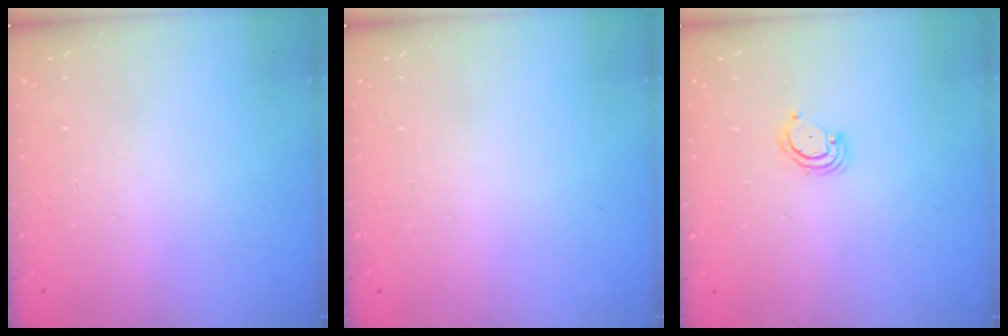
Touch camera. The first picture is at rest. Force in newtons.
{"total": 0.0}
{"total": 2.9, "press": 2.9, "slide": 0.3}